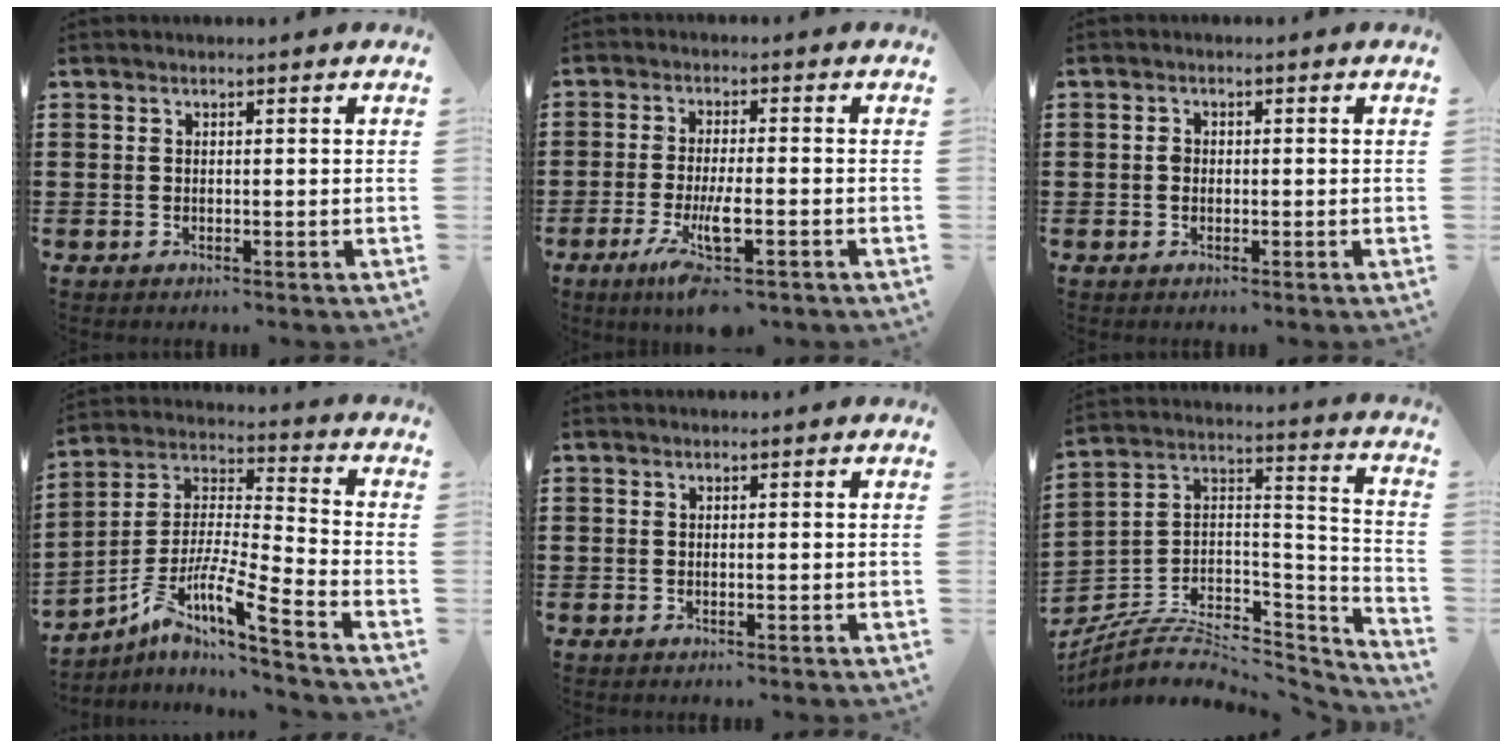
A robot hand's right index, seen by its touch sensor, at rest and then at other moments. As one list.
[{"total": 6.5, "force": [-3.4, 1.1, 5.4], "torque": [-0.124, -0.018, -0.065]}, {"total": 1.3, "force": [-0.2, 0.9, 0.9], "torque": [-0.020, 0.005, -0.004]}, {"total": 9.0, "force": [-6.6, 0.3, 6.1], "torque": [-0.131, -0.023, -0.136]}, {"total": 0.0}, {"total": 6.5, "force": [-4.4, 3.6, 3.3], "torque": [-0.073, -0.001, -0.084]}]